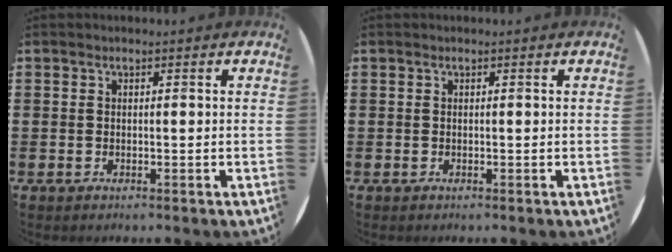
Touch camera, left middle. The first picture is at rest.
{"total": 0.0}